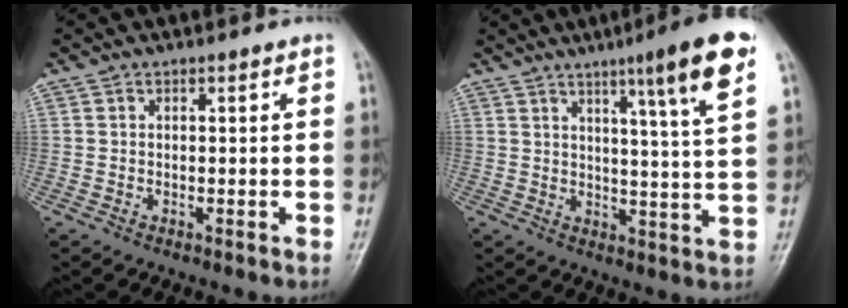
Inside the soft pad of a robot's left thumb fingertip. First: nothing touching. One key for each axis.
{"total": 12.5, "fx": 6.8, "fy": 0.2, "fz": 10.5, "tx": -0.146, "ty": -0.029, "tz": 0.096}